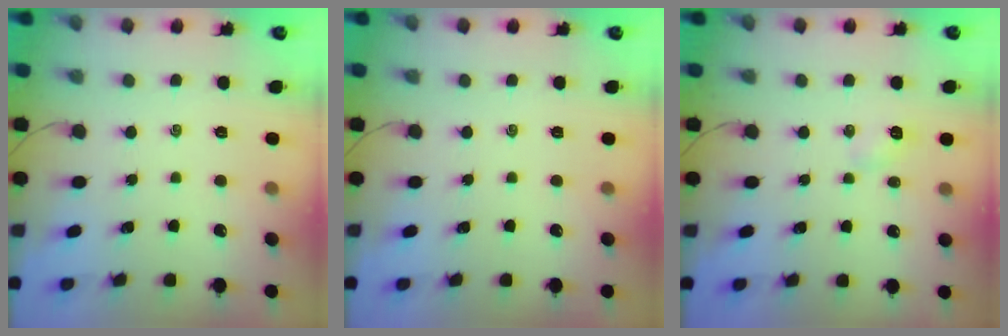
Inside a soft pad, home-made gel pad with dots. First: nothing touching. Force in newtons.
{"total": 0.0}
{"total": 2.9, "press": 2.8, "slide": 0.8}